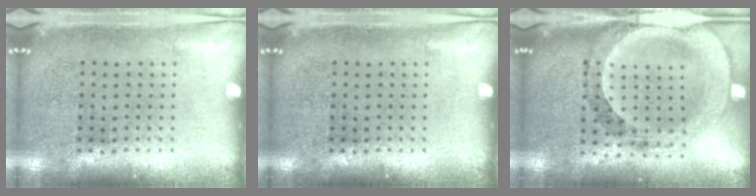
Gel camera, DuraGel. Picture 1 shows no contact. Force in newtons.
{"total": 0.0}
{"total": 1.5, "press": 1.4, "slide": 0.3}